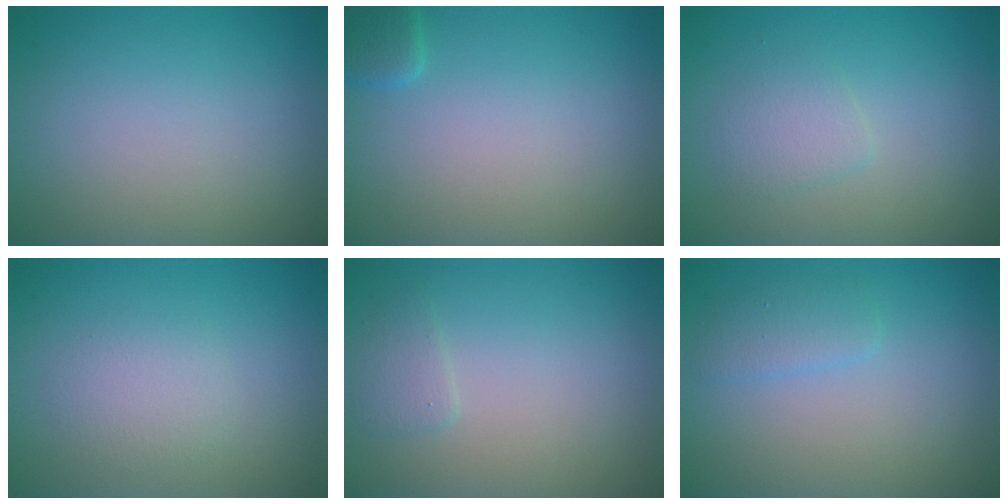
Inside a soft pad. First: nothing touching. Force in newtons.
{"total": 1.6, "press": 1.6, "slide": 0.1}
{"total": 1.8, "press": 1.8, "slide": 0.0}
{"total": 2.0, "press": 2.0, "slide": 0.0}
{"total": 1.1, "press": 1.1, "slide": 0.2}
{"total": 1.5, "press": 1.5, "slide": 0.1}